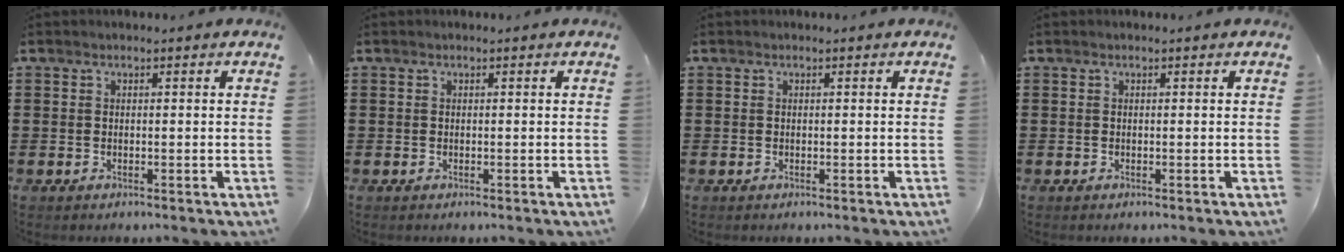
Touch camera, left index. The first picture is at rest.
{"total": 0.0}
{"total": 0.0}
{"total": 0.0}